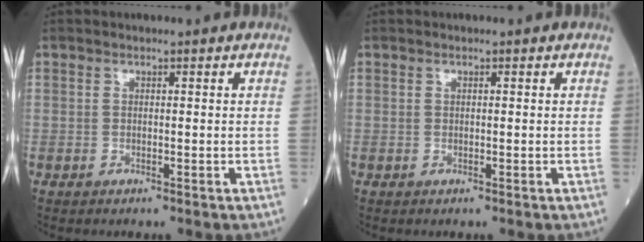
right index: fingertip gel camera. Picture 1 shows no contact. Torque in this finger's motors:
{"motor_torque": [0.07, 0.00, 0.06, 0.01]}